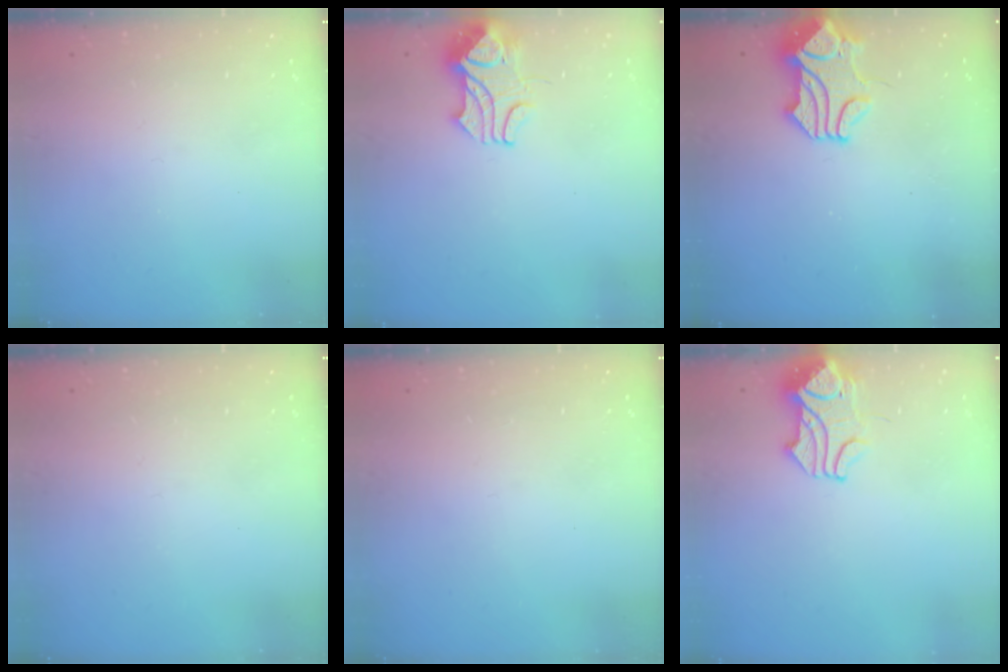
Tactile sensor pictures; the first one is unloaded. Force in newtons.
{"total": 2.1, "press": 1.9, "slide": 0.9}
{"total": 1.0, "press": 0.0, "slide": 1.0}
{"total": 0.0}
{"total": 0.0}
{"total": 5.4, "press": 5.4, "slide": 0.5}